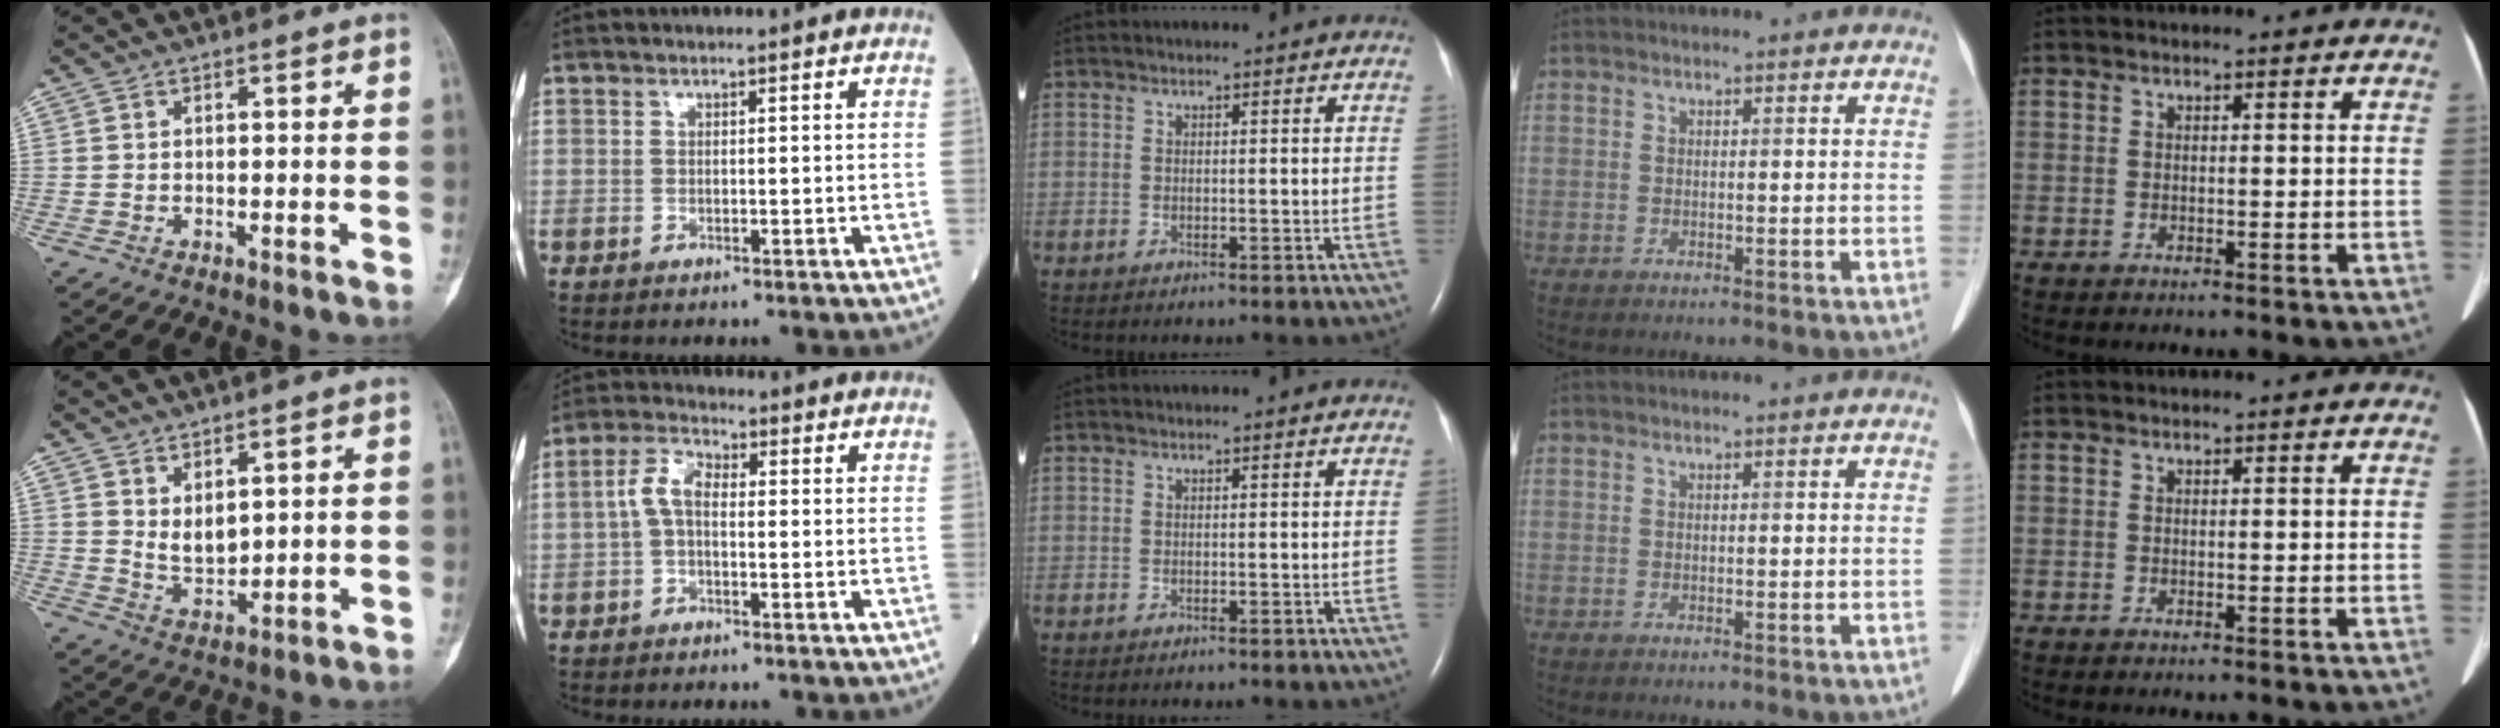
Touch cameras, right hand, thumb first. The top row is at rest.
{"thumb": {"total": 4.8, "force": [2.2, 2.5, 3.4], "torque": [-0.052, -0.029, 0.051]}, "index": {"total": 4.6, "force": [-0.3, 2.3, 4.0], "torque": [-0.084, 0.018, -0.009]}}